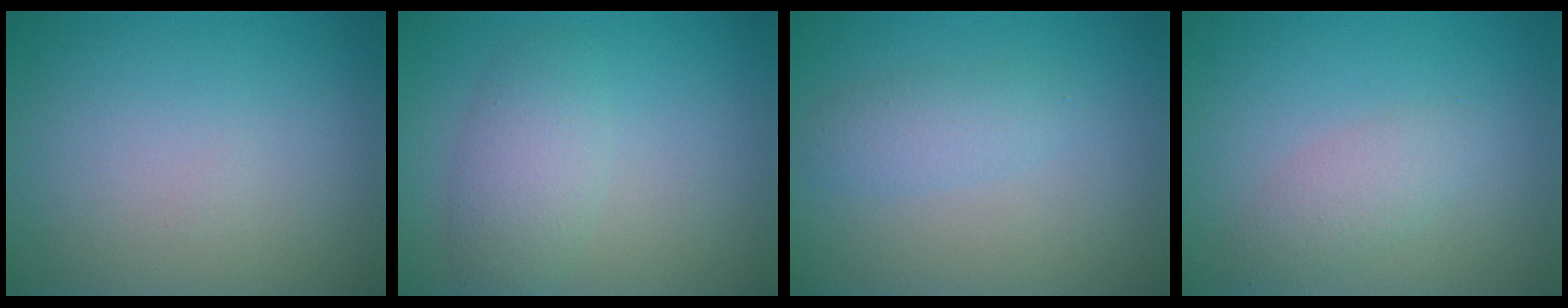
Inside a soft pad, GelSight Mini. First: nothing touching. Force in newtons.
{"total": 3.2, "press": 3.2, "slide": 0.1}
{"total": 2.0, "press": 2.0, "slide": 0.1}
{"total": 2.1, "press": 2.1, "slide": 0.1}